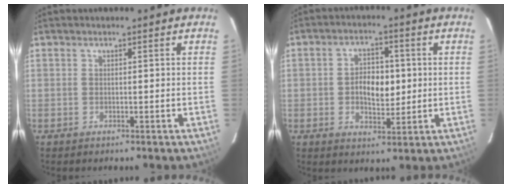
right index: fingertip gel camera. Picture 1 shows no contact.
{"total": 7.0, "force": [-0.1, 4.3, 5.5], "torque": [-0.100, 0.008, 0.000]}